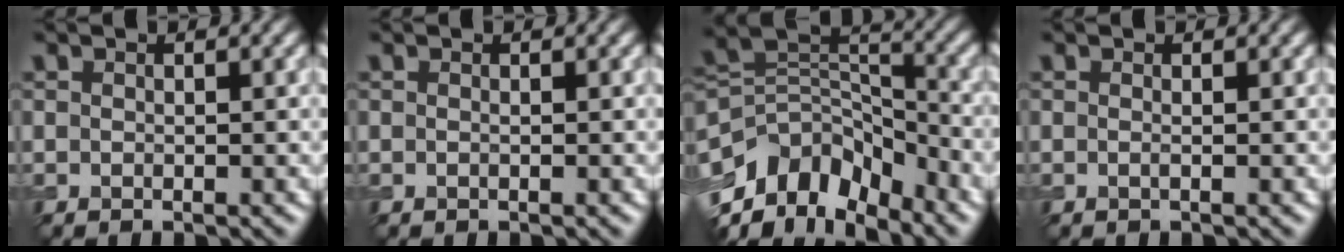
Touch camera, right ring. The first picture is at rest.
{"total": 0.0}
{"total": 9.6, "force": [-6.0, 5.6, 5.0], "torque": [-0.086, 0.006, -0.119]}
{"total": 0.6, "force": [-0.1, 0.2, 0.5], "torque": [-0.009, -0.003, -0.004]}